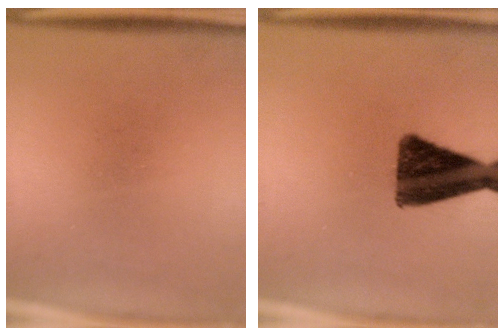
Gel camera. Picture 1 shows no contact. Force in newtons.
{"total": 12.5}